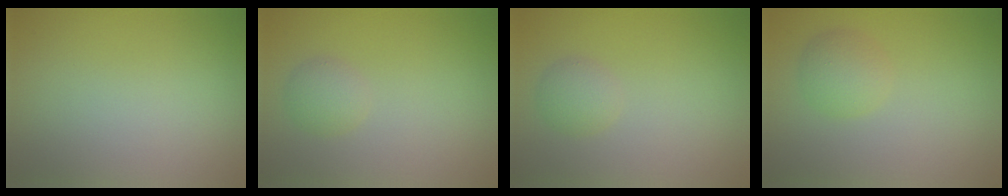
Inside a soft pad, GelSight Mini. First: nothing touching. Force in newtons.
{"total": 1.7, "press": 1.7, "slide": 0.0}
{"total": 1.7, "press": 1.7, "slide": 0.0}
{"total": 2.3, "press": 2.3, "slide": 0.1}